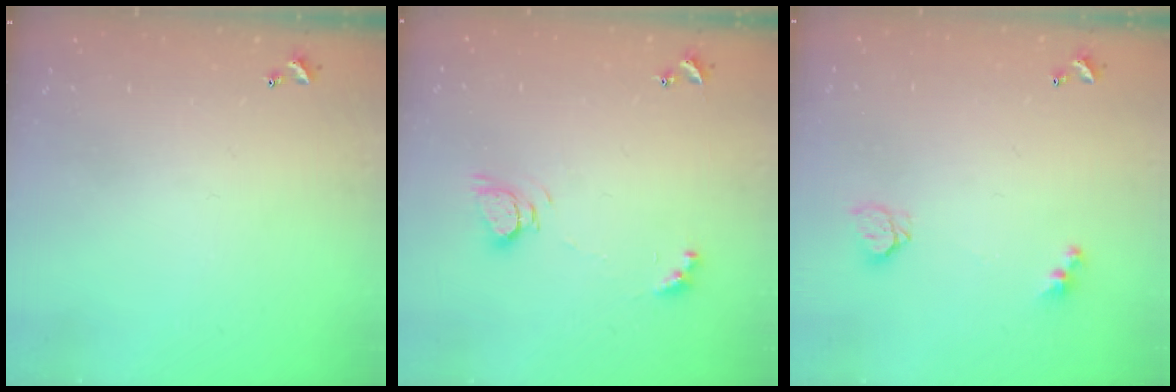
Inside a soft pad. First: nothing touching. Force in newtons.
{"total": 5.9, "press": 5.9, "slide": 0.5}
{"total": 3.8, "press": 3.7, "slide": 0.2}